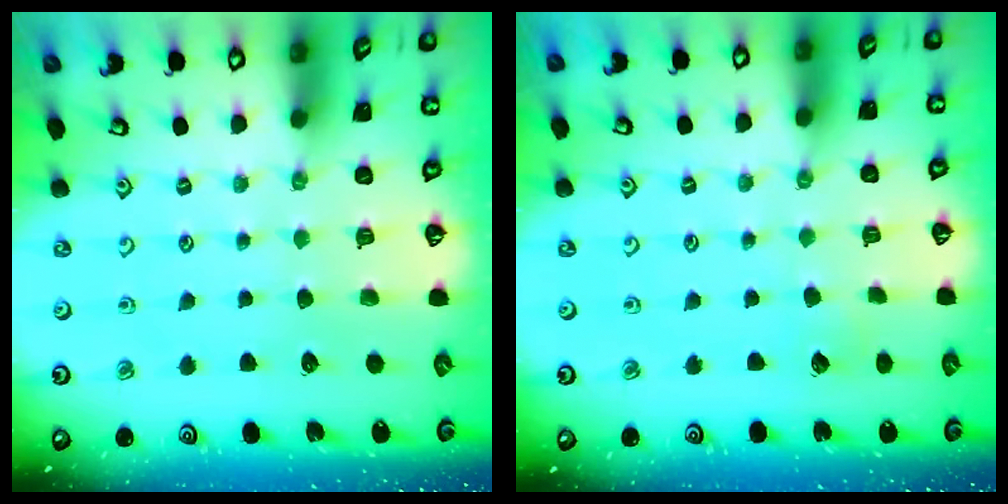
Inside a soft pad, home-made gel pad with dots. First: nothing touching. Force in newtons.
{"total": 2.7, "press": 2.7, "slide": 0.3}